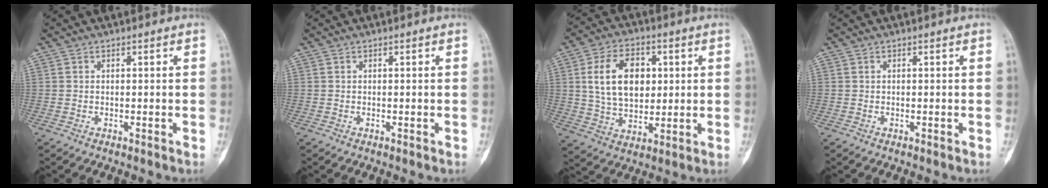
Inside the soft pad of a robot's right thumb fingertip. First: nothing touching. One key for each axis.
{"total": 0.0}
{"total": 13.8, "fx": 2.8, "fy": 9.1, "fz": 10.0, "tx": -0.144, "ty": -0.006, "tz": 0.053}
{"total": 0.0}